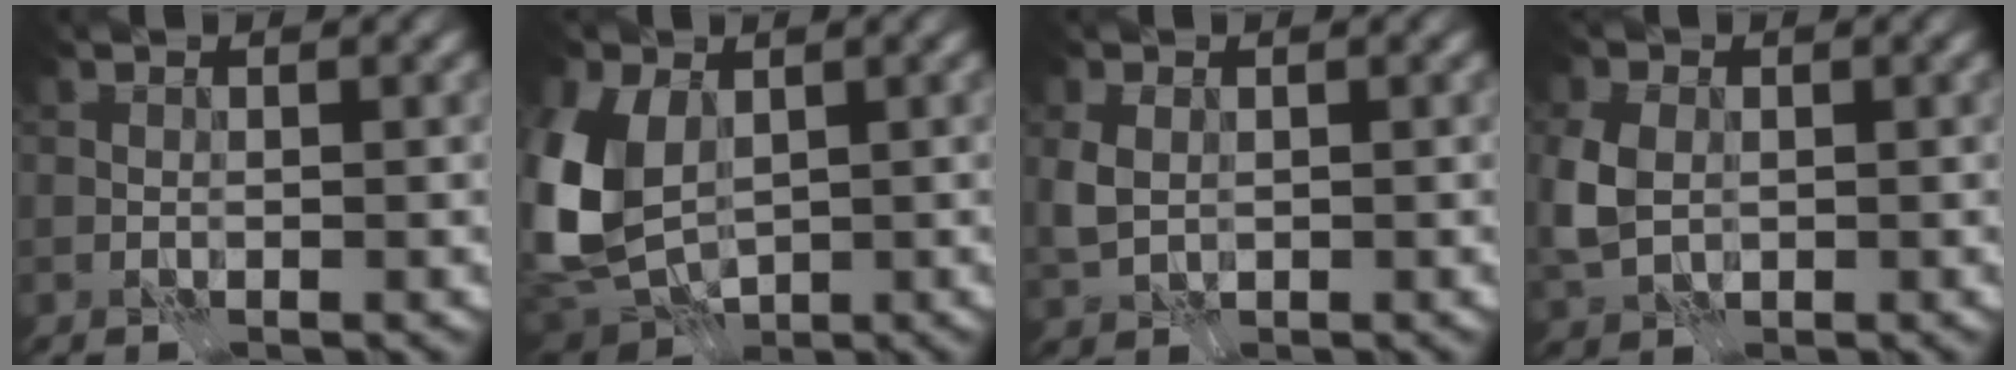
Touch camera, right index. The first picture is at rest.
{"total": 9.6, "force": [0.8, 6.6, 6.9], "torque": [-0.183, -0.004, 0.008]}
{"total": 2.6, "force": [0.1, 2.0, 1.7], "torque": [-0.046, -0.001, 0.004]}
{"total": 4.5, "force": [-0.1, 3.4, 3.0], "torque": [-0.083, 0.000, -0.004]}